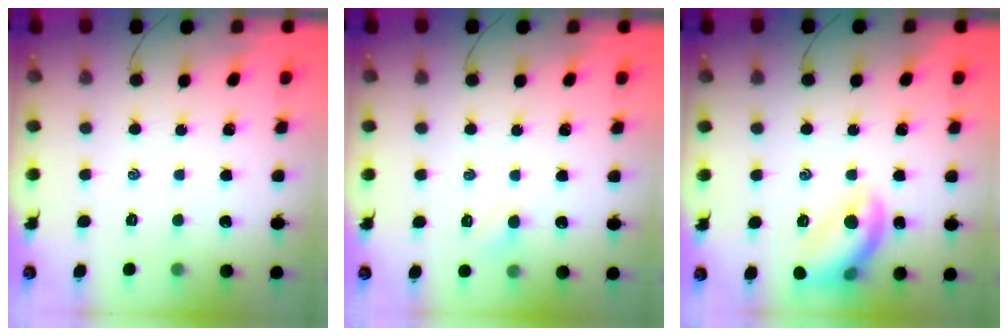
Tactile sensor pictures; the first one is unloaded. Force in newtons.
{"total": 2.7, "press": 2.6, "slide": 0.9}
{"total": 12.4, "press": 12.4, "slide": 0.4}